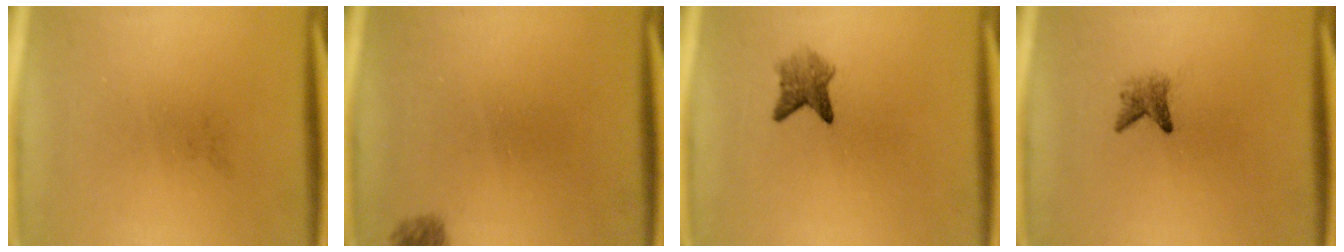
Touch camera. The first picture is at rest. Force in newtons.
{"total": 1.4}
{"total": 2.9}
{"total": 2.0}